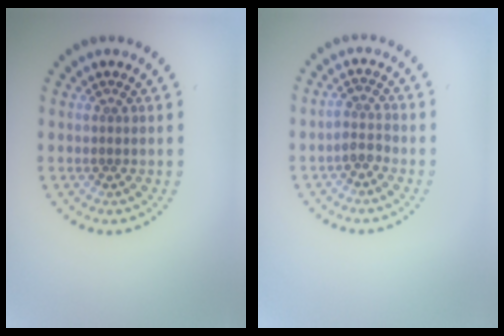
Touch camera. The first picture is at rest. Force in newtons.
{"total": 1.6, "press": 1.4, "slide": 0.9}